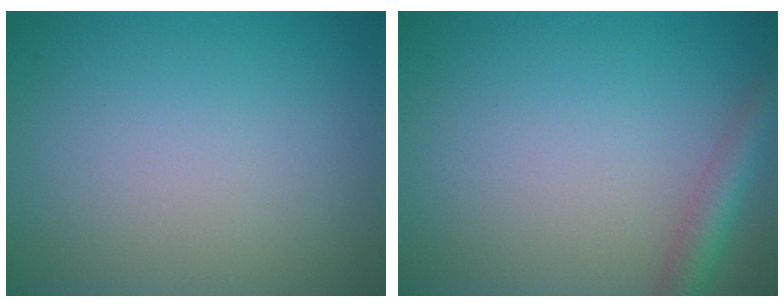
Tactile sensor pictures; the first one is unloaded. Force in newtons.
{"total": 3.0, "press": 3.0, "slide": 0.2}